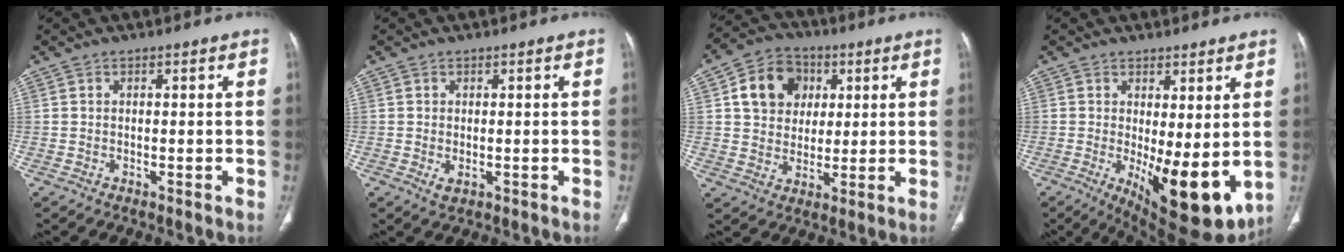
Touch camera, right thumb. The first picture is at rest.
{"total": 1.7, "force": [-0.3, 1.0, 1.3], "torque": [-0.023, -0.004, 0.000]}
{"total": 11.5, "force": [3.4, 9.5, 5.6], "torque": [-0.065, -0.003, 0.054]}
{"total": 13.2, "force": [-1.3, 4.9, 12.2], "torque": [-0.172, -0.033, -0.002]}